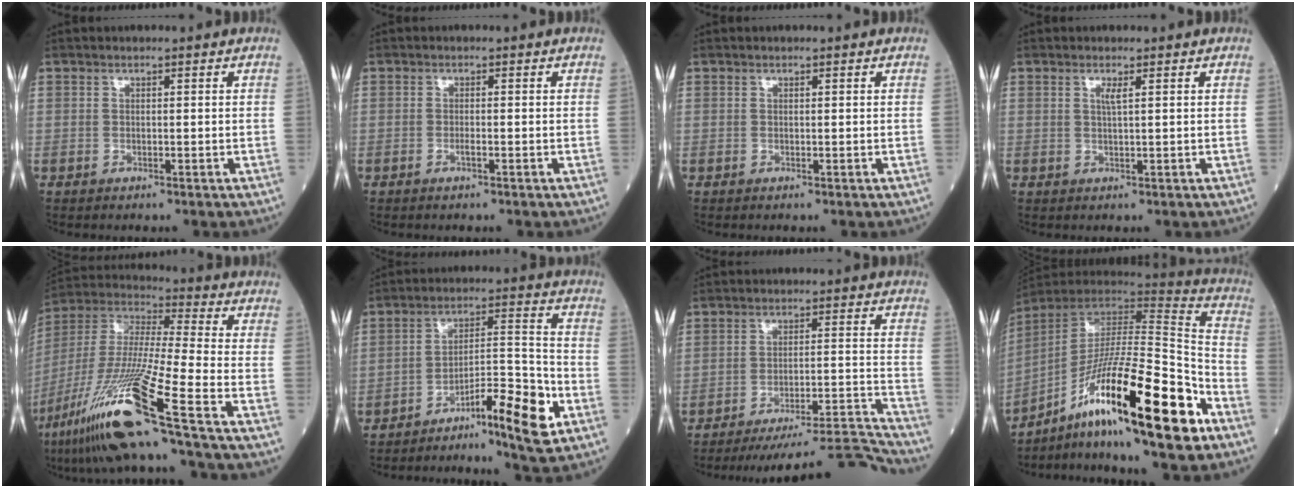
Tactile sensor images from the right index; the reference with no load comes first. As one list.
[{"total": 0.9, "force": [-0.6, 0.0, 0.7], "torque": [-0.014, 0.000, -0.011]}, {"total": 0.0}, {"total": 1.3, "force": [0.6, -0.1, 1.1], "torque": [-0.024, -0.004, 0.010]}, {"total": 20.2, "force": [-11.9, -1.4, 16.3], "torque": [-0.363, -0.047, -0.229]}, {"total": 10.7, "force": [-6.2, 0.9, 8.7], "torque": [-0.136, 0.010, -0.103]}, {"total": 16.3, "force": [-15.9, -2.3, 2.7], "torque": [-0.021, 0.014, -0.228]}, {"total": 23.2, "force": [-12.9, 1.8, 19.1], "torque": [-0.293, -0.012, -0.222]}]